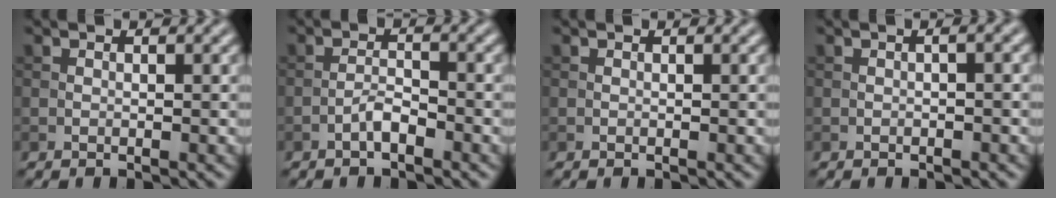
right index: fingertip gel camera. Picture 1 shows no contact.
{"total": 1.7, "force": [-1.2, 0.5, 1.2], "torque": [-0.024, 0.006, -0.025]}
{"total": 0.0}
{"total": 1.1, "force": [0.0, 0.2, 1.1], "torque": [-0.017, 0.001, -0.002]}